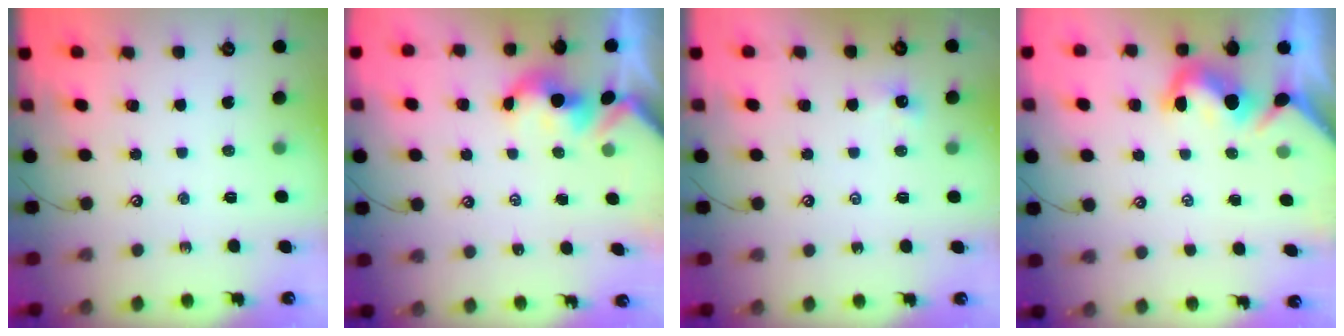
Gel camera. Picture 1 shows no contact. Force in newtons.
{"total": 1.6, "press": 1.6, "slide": 0.2}
{"total": 3.8, "press": 3.8, "slide": 0.5}
{"total": 1.9, "press": 1.8, "slide": 0.4}